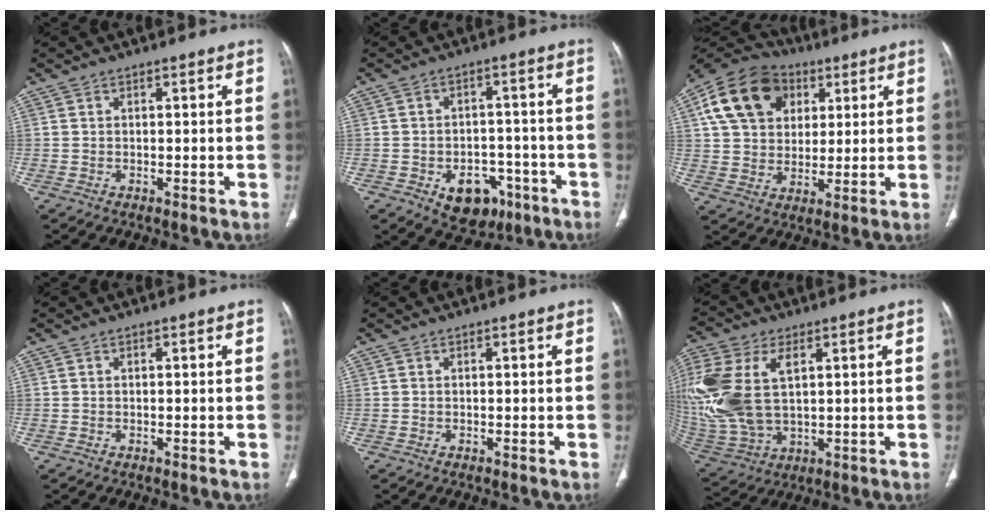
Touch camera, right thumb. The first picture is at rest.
{"total": 9.9, "force": [-4.8, 6.8, 5.4], "torque": [-0.041, 0.031, -0.057]}
{"total": 17.1, "force": [6.2, 12.7, 9.7], "torque": [-0.164, 0.007, 0.104]}
{"total": 0.0}
{"total": 0.0}
{"total": 20.8, "force": [4.4, 12.1, 16.3], "torque": [-0.401, -0.009, 0.091]}